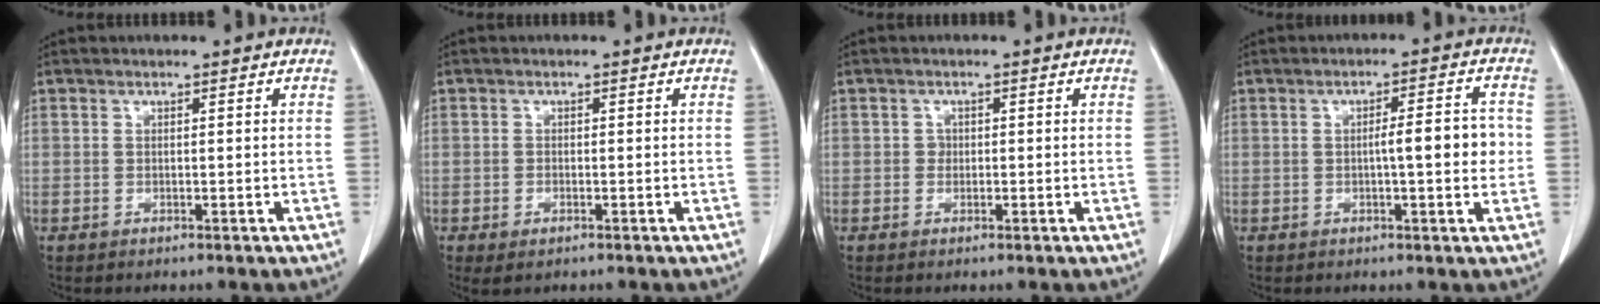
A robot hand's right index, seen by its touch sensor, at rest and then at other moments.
{"total": 1.8, "force": [-0.9, 0.8, 1.3], "torque": [-0.025, -0.003, -0.006]}
{"total": 1.0, "force": [0.0, 0.9, 0.3], "torque": [0.000, 0.003, 0.000]}
{"total": 5.6, "force": [-0.3, 0.8, 5.5], "torque": [-0.081, 0.008, -0.005]}